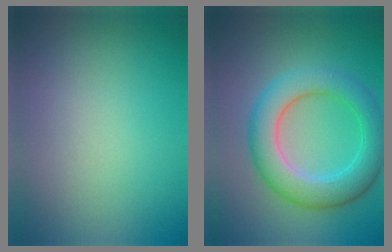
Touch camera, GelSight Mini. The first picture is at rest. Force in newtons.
{"total": 6.3, "press": 6.3, "slide": 0.2}